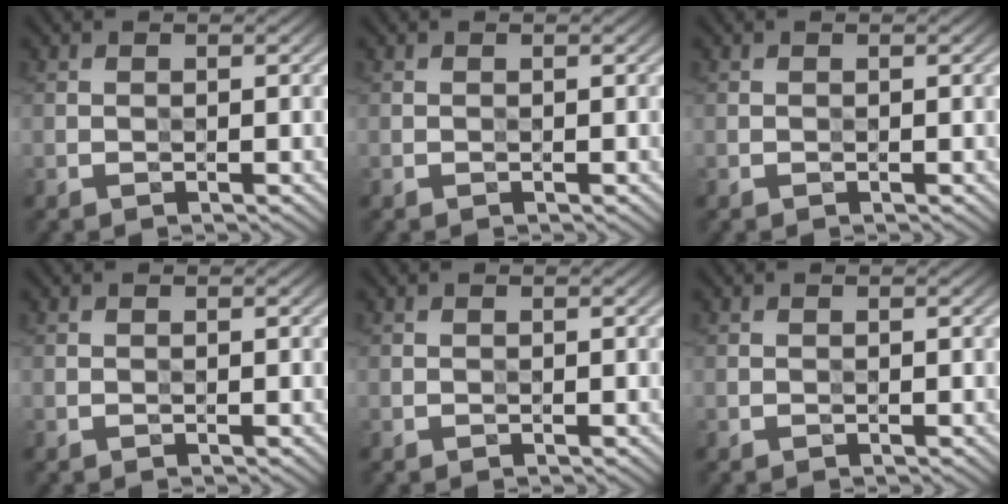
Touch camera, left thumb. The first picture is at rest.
{"total": 0.0}
{"total": 0.0}
{"total": 0.0}
{"total": 0.0}
{"total": 0.0}